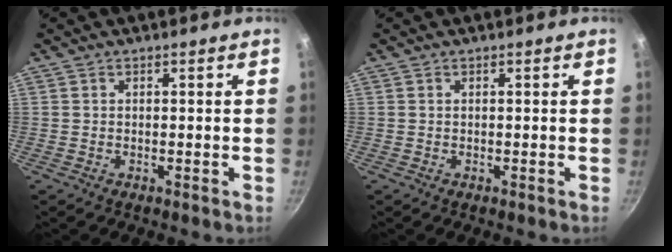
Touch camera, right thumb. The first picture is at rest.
{"total": 0.0}